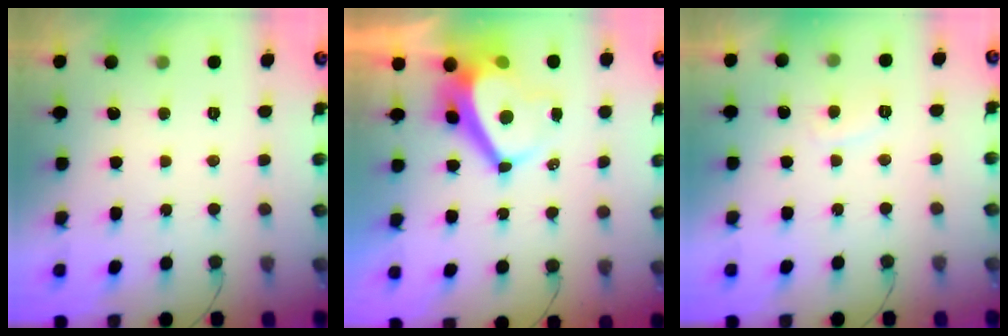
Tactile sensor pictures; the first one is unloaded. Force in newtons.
{"total": 6.8, "press": 6.8, "slide": 0.8}
{"total": 2.3, "press": 2.1, "slide": 0.7}